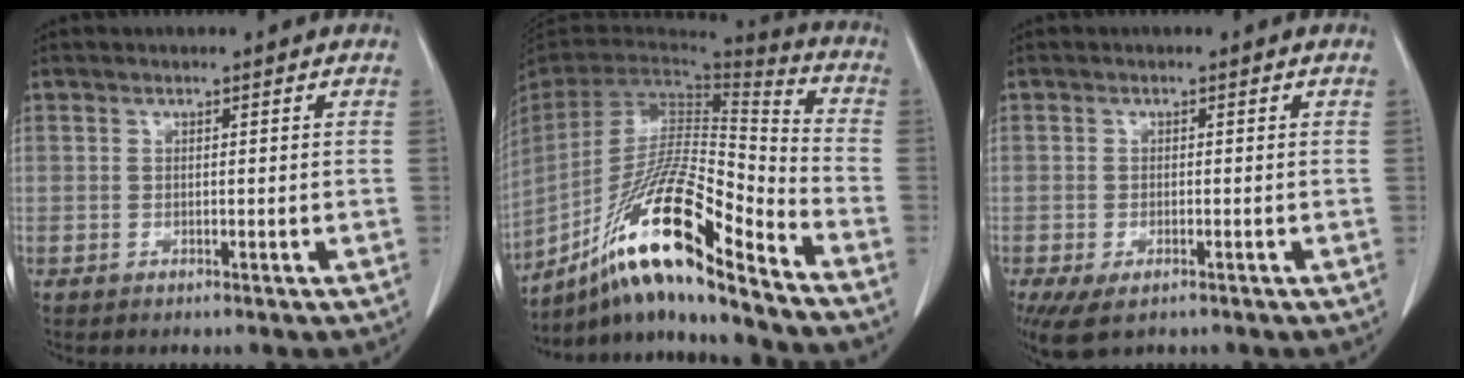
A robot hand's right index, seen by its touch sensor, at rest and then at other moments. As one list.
[{"total": 20.4, "force": [-14.0, 1.5, 14.7], "torque": [-0.300, -0.017, -0.257]}, {"total": 5.1, "force": [-3.2, 2.2, 3.3], "torque": [-0.062, -0.012, -0.050]}]